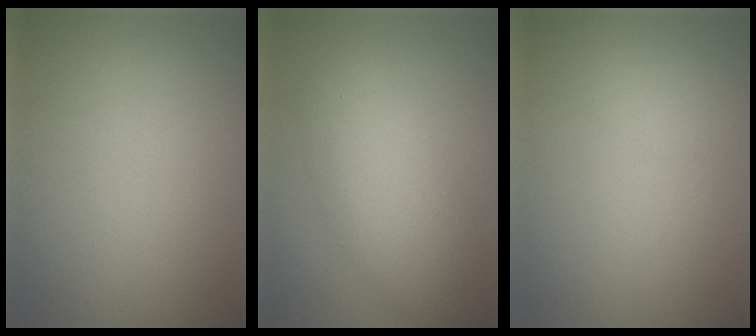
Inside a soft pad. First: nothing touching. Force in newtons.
{"total": 6.0, "press": 6.0, "slide": 0.3}
{"total": 0.8, "press": 0.8, "slide": 0.0}